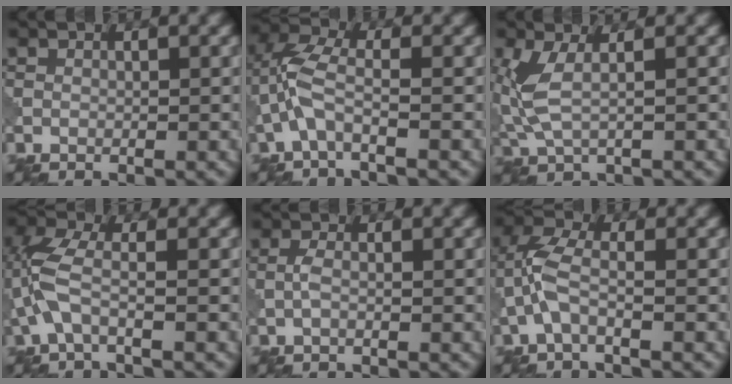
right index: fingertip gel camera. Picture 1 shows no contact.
{"total": 3.7, "force": [-1.4, 1.1, 3.3], "torque": [-0.082, 0.012, -0.044]}
{"total": 4.2, "force": [0.6, 1.6, 3.9], "torque": [-0.109, -0.005, 0.012]}
{"total": 3.9, "force": [-1.1, 1.2, 3.6], "torque": [-0.095, 0.007, -0.035]}
{"total": 1.3, "force": [-0.4, 0.4, 1.2], "torque": [-0.028, 0.001, -0.012]}
{"total": 3.4, "force": [-1.2, 1.0, 3.0], "torque": [-0.076, 0.012, -0.039]}